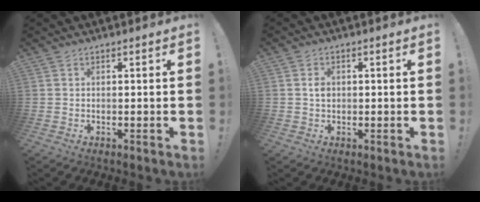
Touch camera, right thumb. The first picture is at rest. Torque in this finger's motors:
{"motor_torque": [0.00, -0.42, -0.33, -0.22, -0.01]}